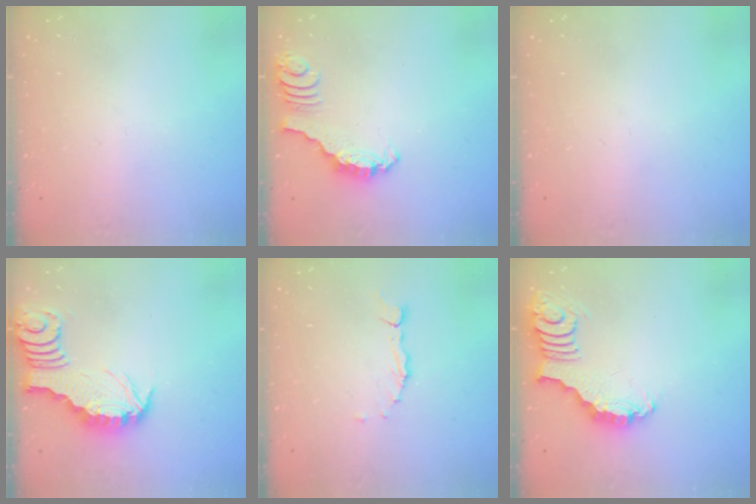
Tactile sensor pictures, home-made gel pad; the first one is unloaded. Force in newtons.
{"total": 2.9, "press": 2.9, "slide": 0.3}
{"total": 0.0}
{"total": 2.9, "press": 2.8, "slide": 0.3}
{"total": 1.5, "press": 1.5, "slide": 0.2}
{"total": 3.5, "press": 3.5, "slide": 0.6}